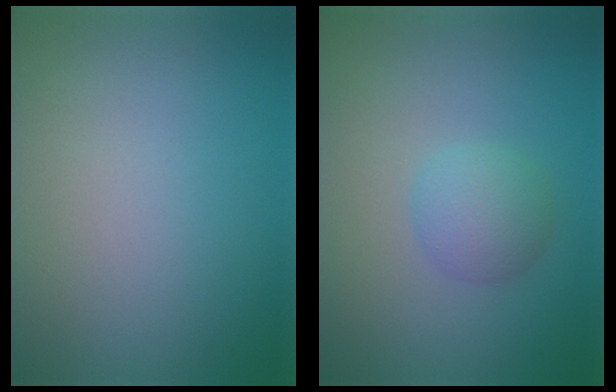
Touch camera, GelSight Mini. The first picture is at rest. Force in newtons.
{"total": 2.5, "press": 2.5, "slide": 0.1}